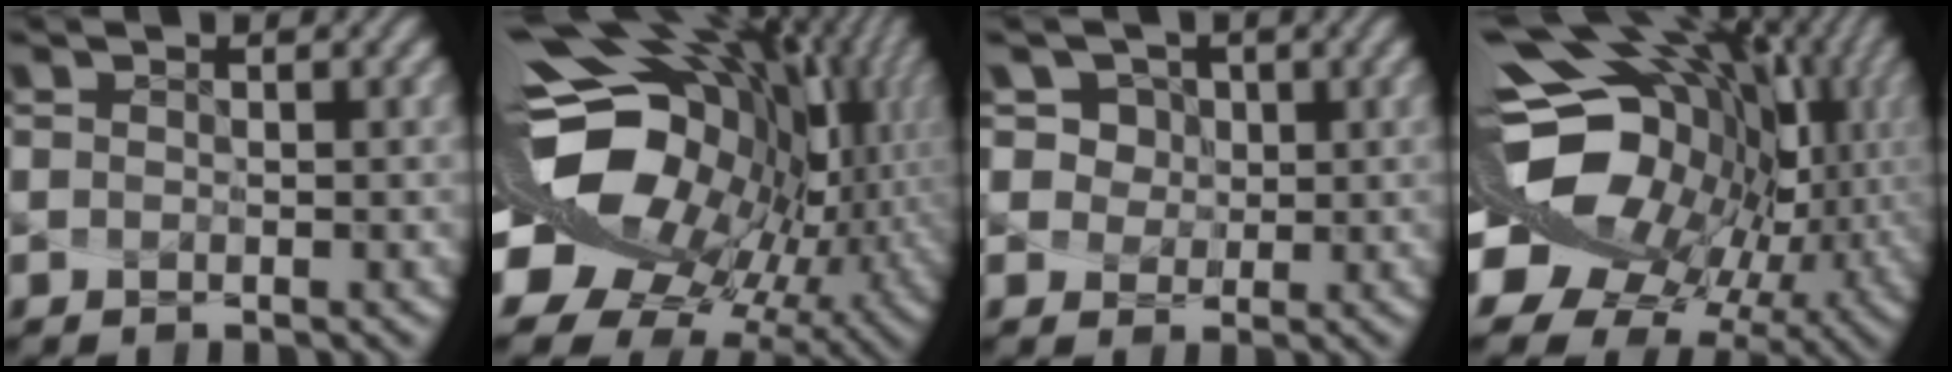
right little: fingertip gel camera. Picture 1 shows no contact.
{"total": 17.8, "force": [0.6, 13.1, 12.0], "torque": [-0.227, -0.015, 0.043]}
{"total": 3.7, "force": [0.4, 3.7, 0.5], "torque": [0.001, 0.029, -0.018]}
{"total": 16.3, "force": [0.8, 12.6, 10.2], "torque": [-0.180, -0.010, 0.034]}